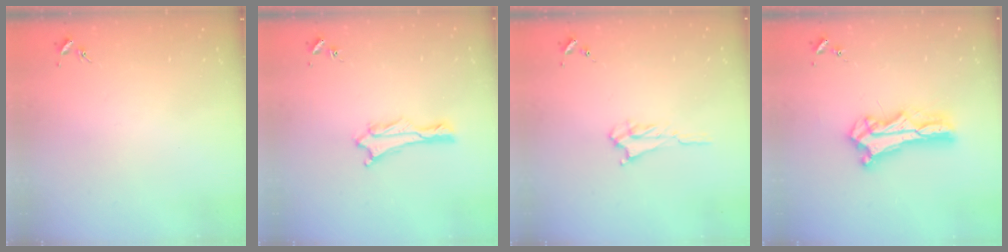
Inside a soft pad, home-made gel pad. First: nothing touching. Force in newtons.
{"total": 1.9, "press": 1.9, "slide": 0.1}
{"total": 2.5, "press": 2.5, "slide": 0.3}
{"total": 8.1, "press": 8.0, "slide": 0.6}